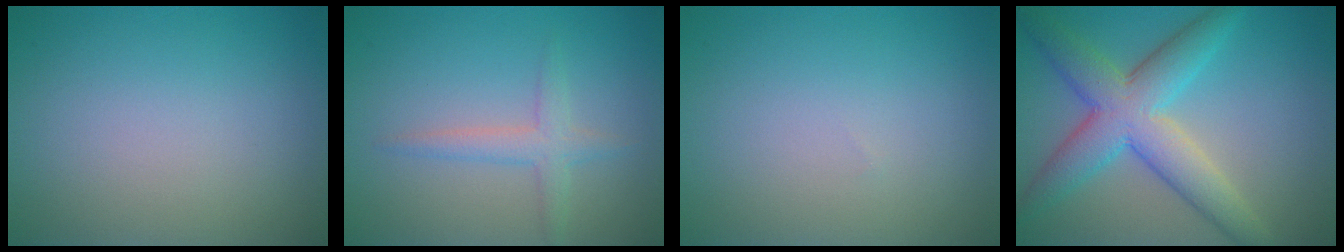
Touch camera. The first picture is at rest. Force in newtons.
{"total": 2.2, "press": 2.2, "slide": 0.1}
{"total": 0.0}
{"total": 7.3, "press": 7.3, "slide": 0.3}